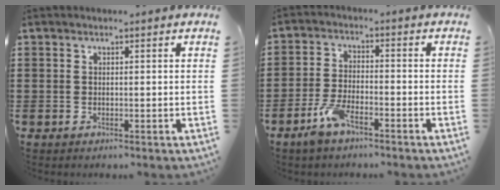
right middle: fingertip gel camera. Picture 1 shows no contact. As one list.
[{"total": 5.2, "force": [-3.4, 1.7, 3.6], "torque": [-0.085, 0.002, -0.068]}]